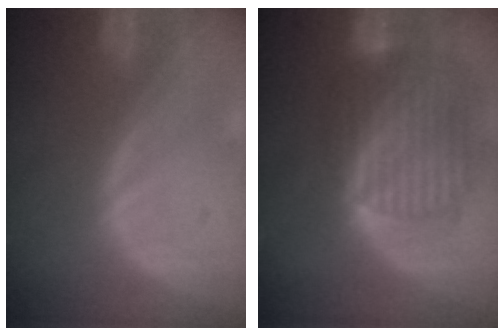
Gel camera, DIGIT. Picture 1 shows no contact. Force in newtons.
{"total": 10.4, "press": 8.8, "slide": 5.6}